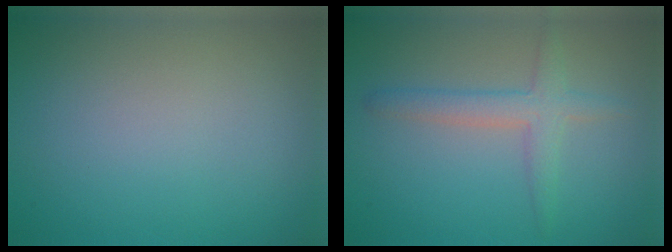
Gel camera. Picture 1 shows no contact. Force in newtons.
{"total": 2.9, "press": 2.9, "slide": 0.2}